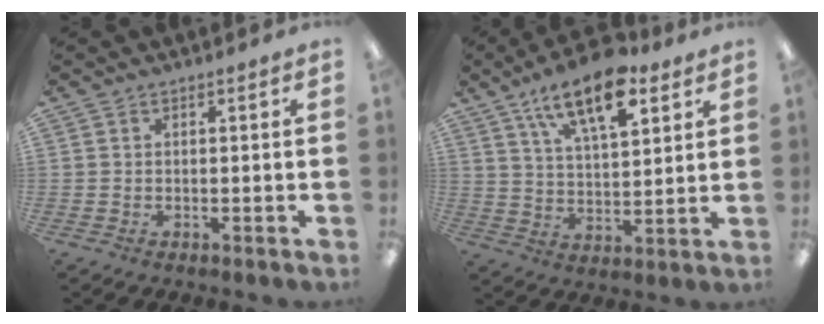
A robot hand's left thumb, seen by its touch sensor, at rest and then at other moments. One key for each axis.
{"total": 15.4, "fx": 9.5, "fy": 6.8, "fz": 10.0, "tx": -0.152, "ty": -0.040, "tz": 0.161}